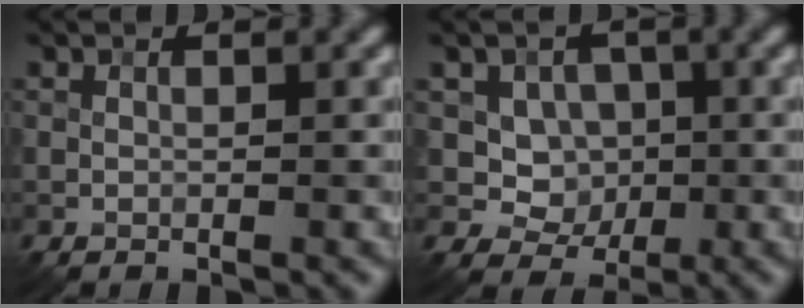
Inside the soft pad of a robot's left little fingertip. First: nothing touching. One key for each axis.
{"total": 5.3, "fx": 1.0, "fy": 4.6, "fz": 2.4, "tx": -0.029, "ty": -0.001, "tz": 0.016}